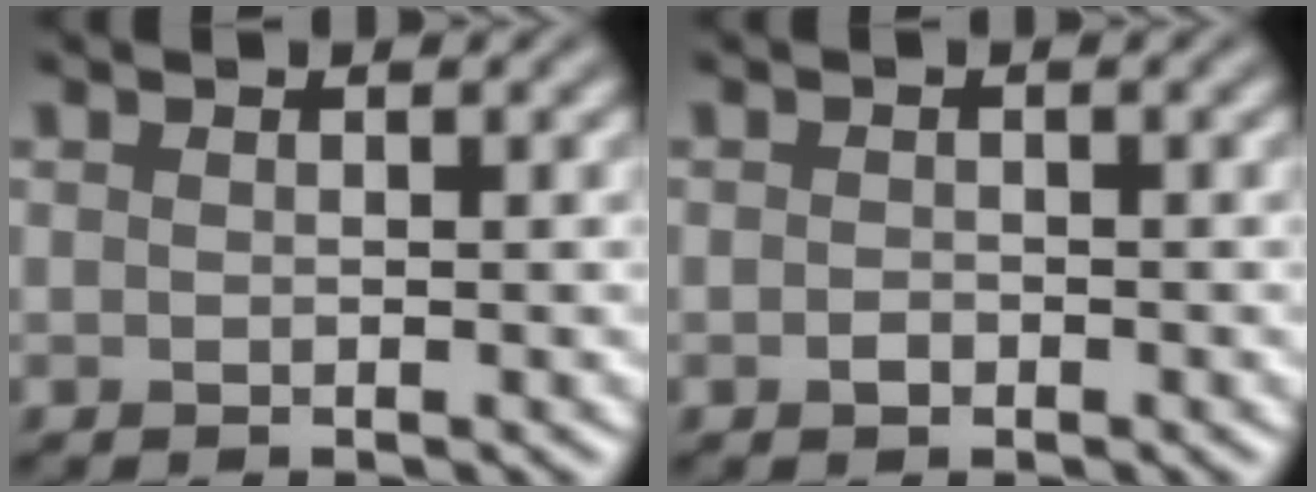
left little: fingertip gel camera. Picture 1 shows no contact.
{"total": 0.8, "force": [-0.4, 0.6, 0.4], "torque": [-0.006, -0.002, -0.012]}